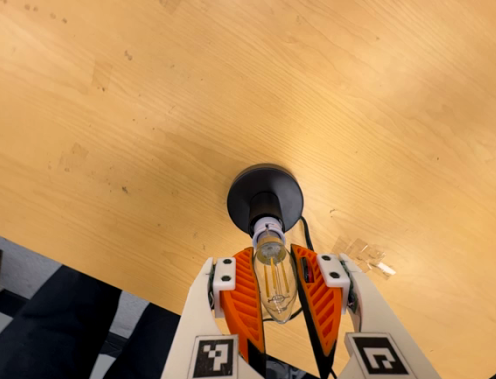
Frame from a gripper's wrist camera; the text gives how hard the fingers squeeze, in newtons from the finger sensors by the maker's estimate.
{"total": 13.8, "left": 12.7, "right": 14.8}